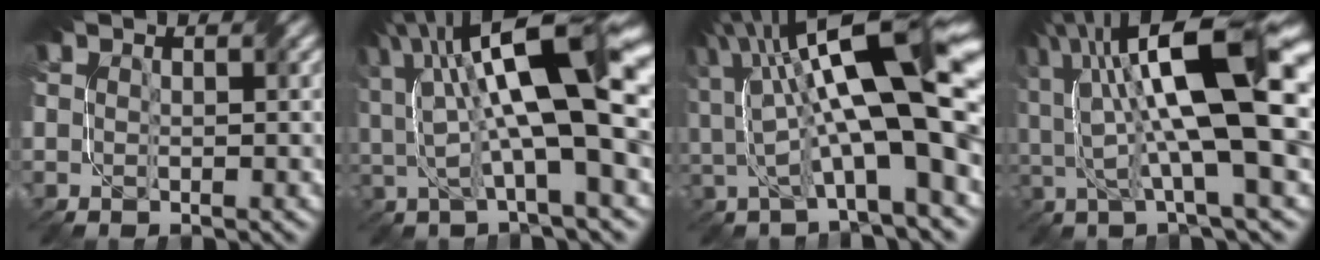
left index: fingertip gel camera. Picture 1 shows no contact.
{"total": 13.1, "force": [3.4, 3.6, 12.1], "torque": [-0.201, 0.020, 0.055]}
{"total": 14.7, "force": [2.7, 3.9, 13.9], "torque": [-0.223, 0.022, 0.045]}
{"total": 14.2, "force": [2.9, 3.9, 13.3], "torque": [-0.227, 0.021, 0.044]}